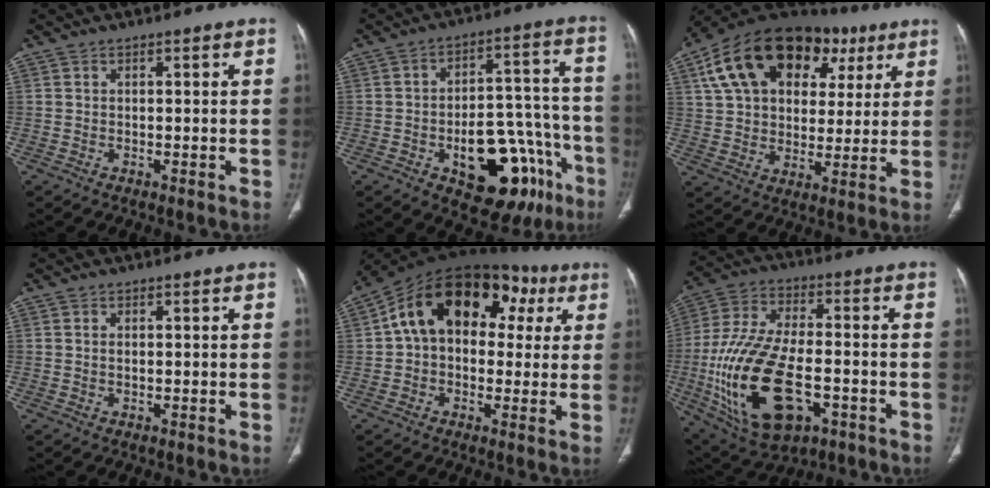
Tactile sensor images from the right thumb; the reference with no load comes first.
{"total": 21.5, "force": [-9.6, 11.1, 15.6], "torque": [-0.151, 0.071, -0.117]}
{"total": 25.8, "force": [10.9, 16.5, 16.6], "torque": [-0.258, 0.034, 0.178]}
{"total": 0.6, "force": [0.1, 0.3, 0.5], "torque": [-0.009, 0.001, 0.003]}
{"total": 20.5, "force": [5.6, 13.3, 14.5], "torque": [-0.192, 0.052, 0.076]}
{"total": 24.0, "force": [-6.4, 12.5, 19.5], "torque": [-0.396, 0.009, -0.095]}